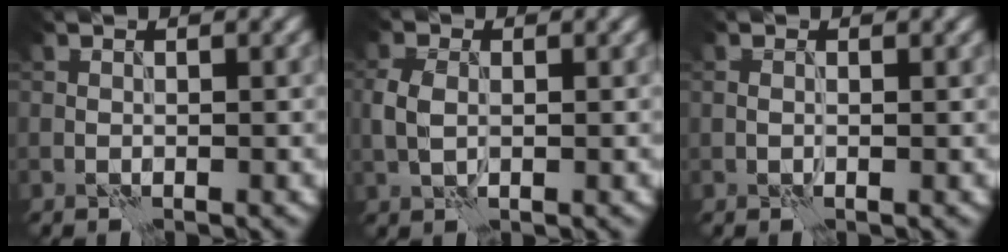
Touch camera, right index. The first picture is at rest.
{"total": 2.5, "force": [0.1, 1.7, 1.8], "torque": [-0.047, 0.001, 0.001]}
{"total": 1.0, "force": [0.2, 0.6, 0.7], "torque": [-0.012, -0.003, 0.003]}